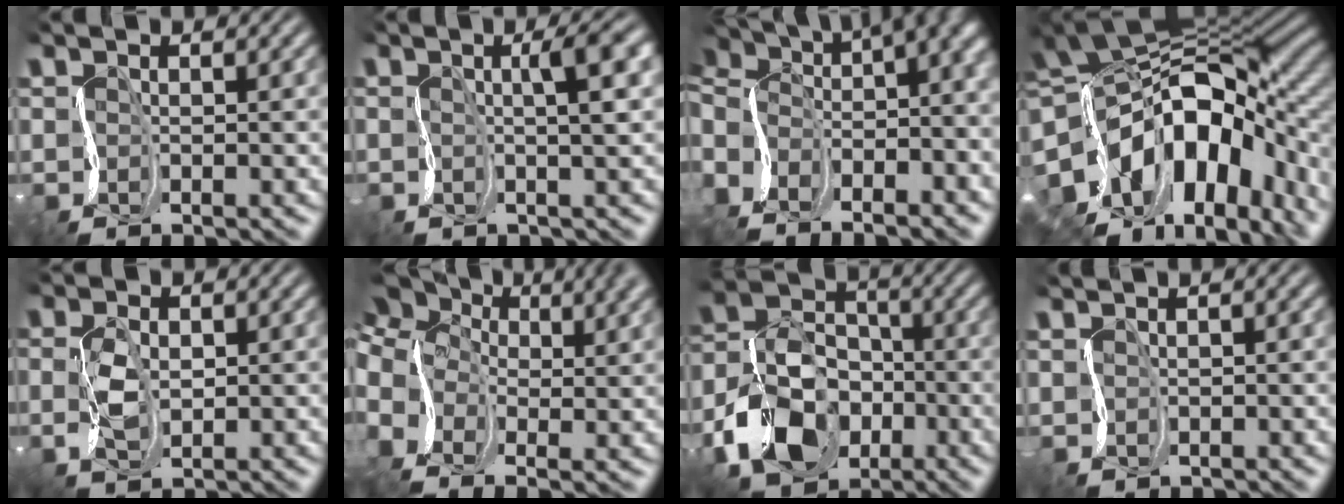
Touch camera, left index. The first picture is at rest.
{"total": 2.7, "force": [1.0, 0.2, 2.5], "torque": [-0.035, 0.015, 0.009]}
{"total": 13.4, "force": [-1.2, 7.1, 11.4], "torque": [-0.195, -0.001, 0.026]}
{"total": 14.3, "force": [-2.1, 8.6, 11.2], "torque": [-0.200, 0.021, -0.034]}
{"total": 1.3, "force": [0.4, 0.9, 0.8], "torque": [-0.046, 0.005, 0.007]}
{"total": 13.0, "force": [0.7, 9.3, 9.0], "torque": [-0.181, 0.008, 0.026]}
{"total": 7.5, "force": [-3.4, 5.8, 3.2], "torque": [-0.078, 0.010, -0.081]}
{"total": 0.8, "force": [0.4, -0.3, -0.6], "torque": [0.013, -0.002, 0.002]}